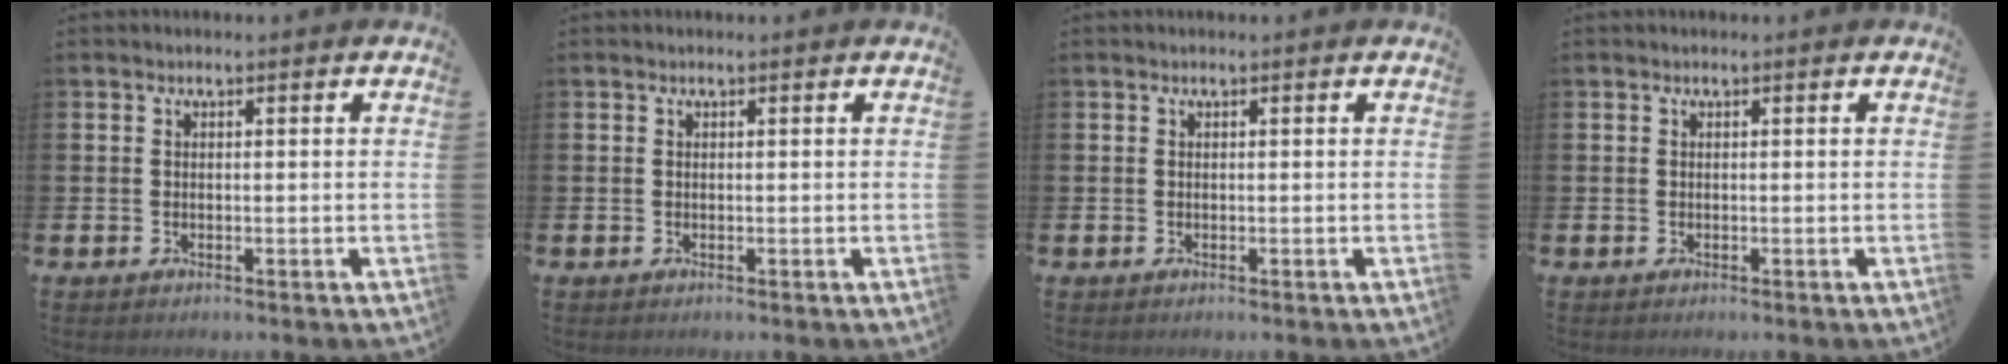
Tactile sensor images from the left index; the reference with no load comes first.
{"total": 0.0}
{"total": 0.0}
{"total": 0.0}